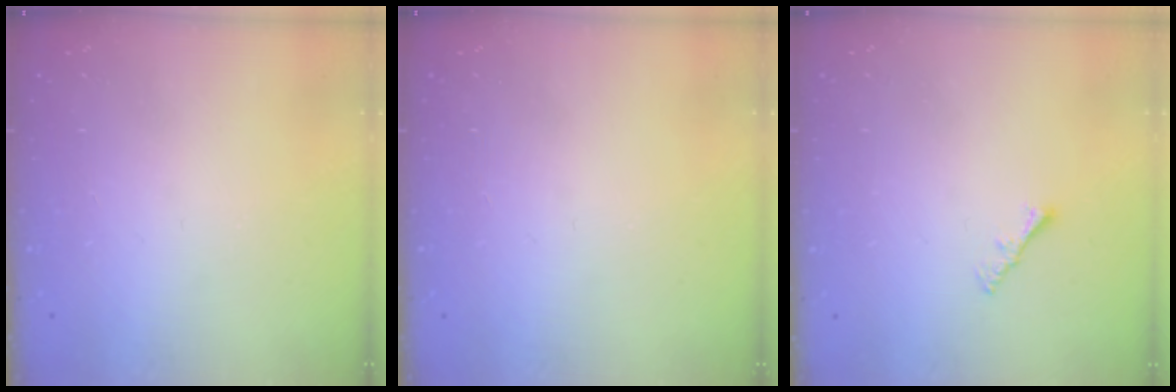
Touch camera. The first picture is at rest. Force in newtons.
{"total": 0.0}
{"total": 1.6, "press": 1.5, "slide": 0.5}